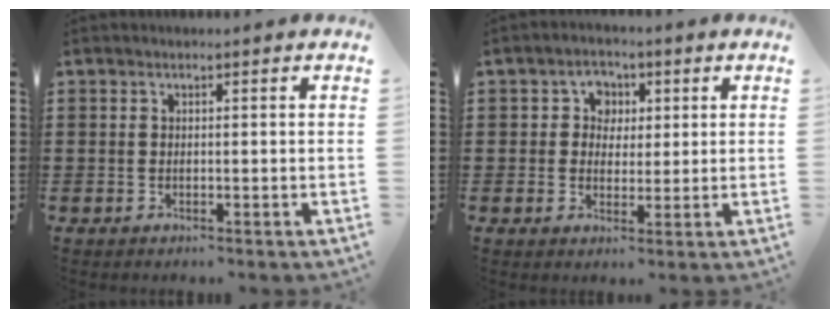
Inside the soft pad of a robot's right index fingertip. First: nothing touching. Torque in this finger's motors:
{"motor_torque": [-0.06, -0.12, 0.01, 0.00]}